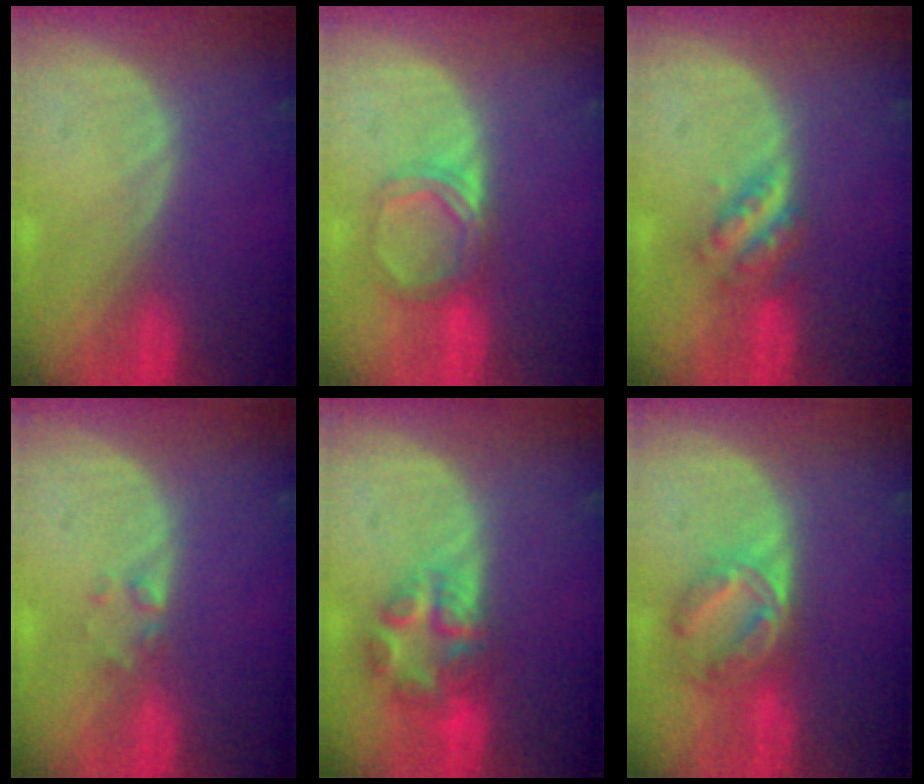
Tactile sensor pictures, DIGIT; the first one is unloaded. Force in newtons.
{"total": 5.1, "press": 4.8, "slide": 1.8}
{"total": 4.8, "press": 4.4, "slide": 1.8}
{"total": 1.4, "press": 1.3, "slide": 0.2}
{"total": 6.9, "press": 6.5, "slide": 2.2}
{"total": 6.8, "press": 6.0, "slide": 3.4}